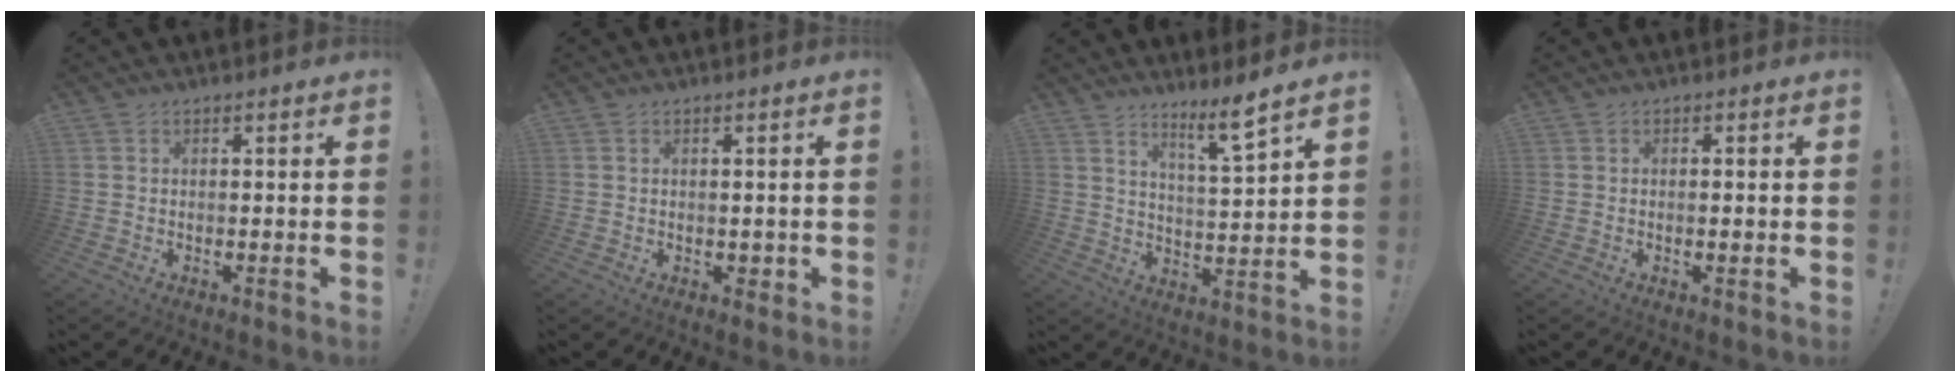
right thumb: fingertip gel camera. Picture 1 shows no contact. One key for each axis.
{"total": 1.1, "fx": -0.1, "fy": 0.9, "fz": 0.6, "tx": -0.008, "ty": 0.003, "tz": -0.002}
{"total": 8.7, "fx": 6.3, "fy": -0.1, "fz": 6.0, "tx": -0.089, "ty": -0.048, "tz": 0.099}
{"total": 1.0, "fx": -0.2, "fy": 0.1, "fz": 0.9, "tx": -0.015, "ty": 0.000, "tz": -0.004}